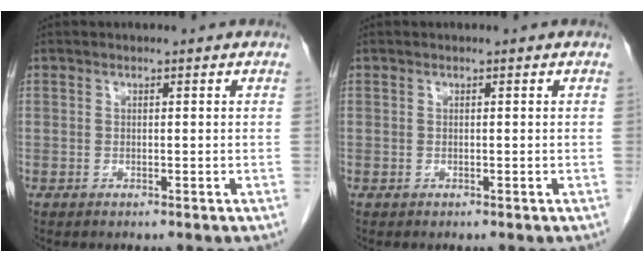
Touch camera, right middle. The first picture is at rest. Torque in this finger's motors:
{"motor_torque": [-0.10, -0.03, -0.01, 0.00]}